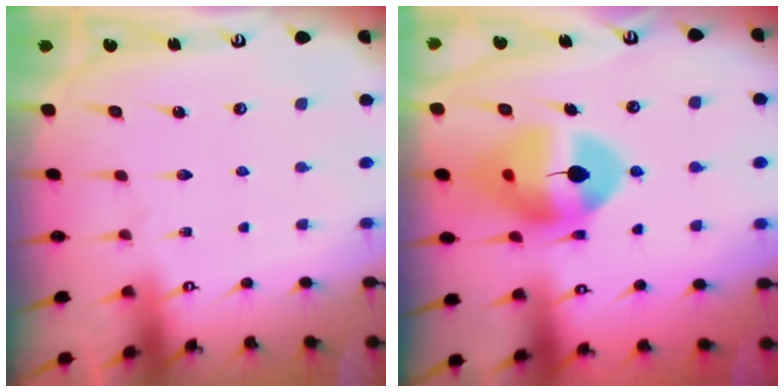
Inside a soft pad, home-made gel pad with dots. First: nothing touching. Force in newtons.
{"total": 14.1, "press": 14.0, "slide": 1.8}